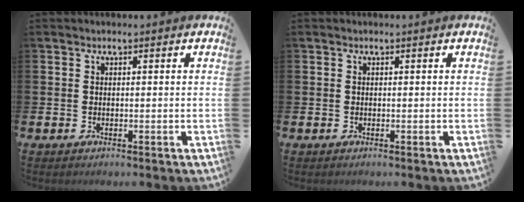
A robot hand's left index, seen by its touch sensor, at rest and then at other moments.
{"total": 0.0}